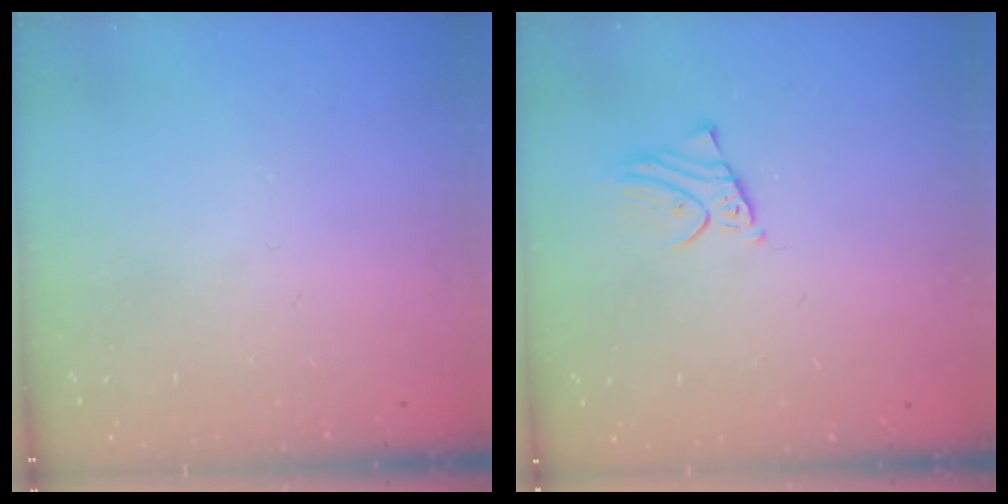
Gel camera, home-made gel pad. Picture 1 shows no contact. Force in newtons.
{"total": 2.5, "press": 2.5, "slide": 0.1}